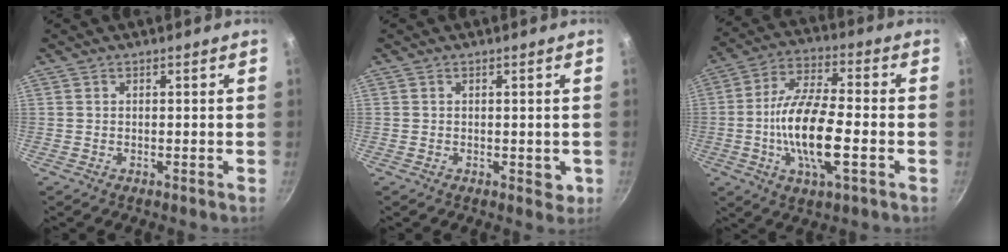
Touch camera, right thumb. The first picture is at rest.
{"total": 2.1, "force": [-0.2, 1.5, 1.5], "torque": [-0.014, -0.004, -0.002]}
{"total": 15.2, "force": [-3.2, 5.3, 13.9], "torque": [-0.257, 0.023, -0.068]}